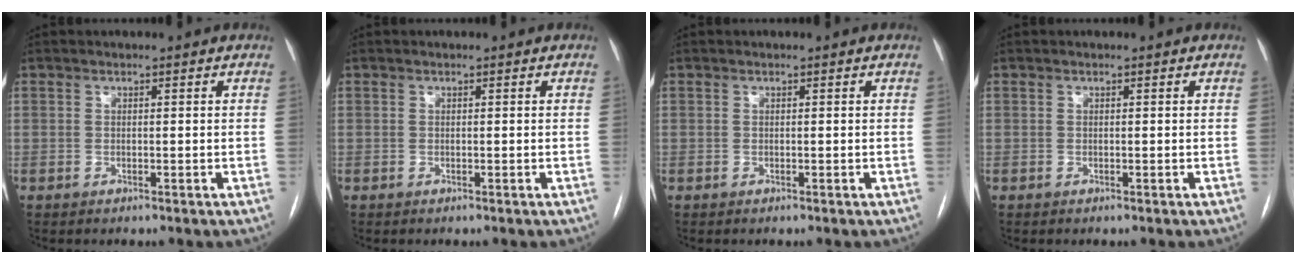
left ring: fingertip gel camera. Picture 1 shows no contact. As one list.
[{"total": 0.0}, {"total": 0.0}, {"total": 0.0}]